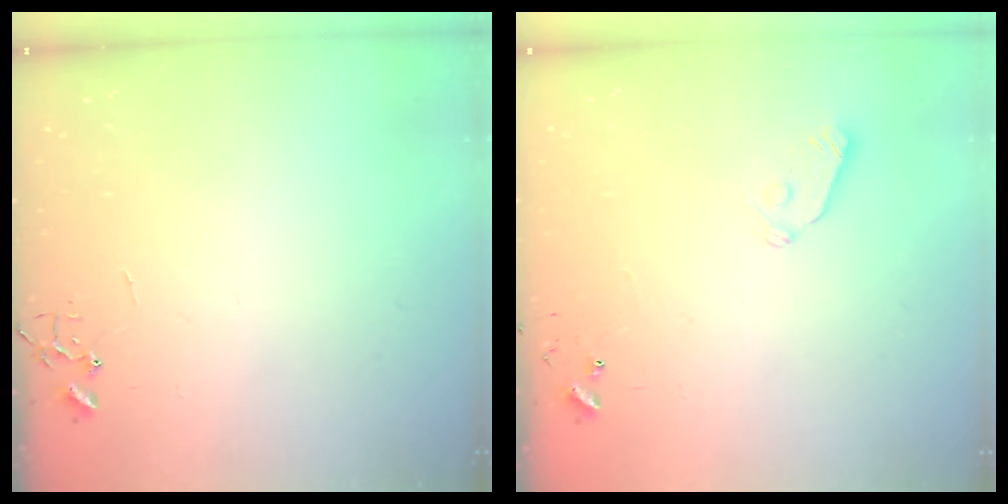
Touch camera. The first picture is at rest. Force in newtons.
{"total": 5.9, "press": 5.9, "slide": 0.5}